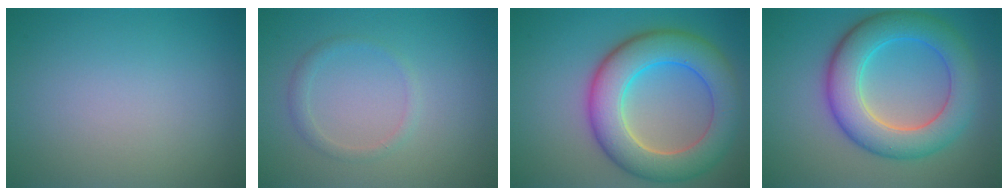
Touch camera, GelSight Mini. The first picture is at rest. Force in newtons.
{"total": 1.3, "press": 1.3, "slide": 0.0}
{"total": 8.7, "press": 8.7, "slide": 0.5}
{"total": 7.6, "press": 7.6, "slide": 0.2}